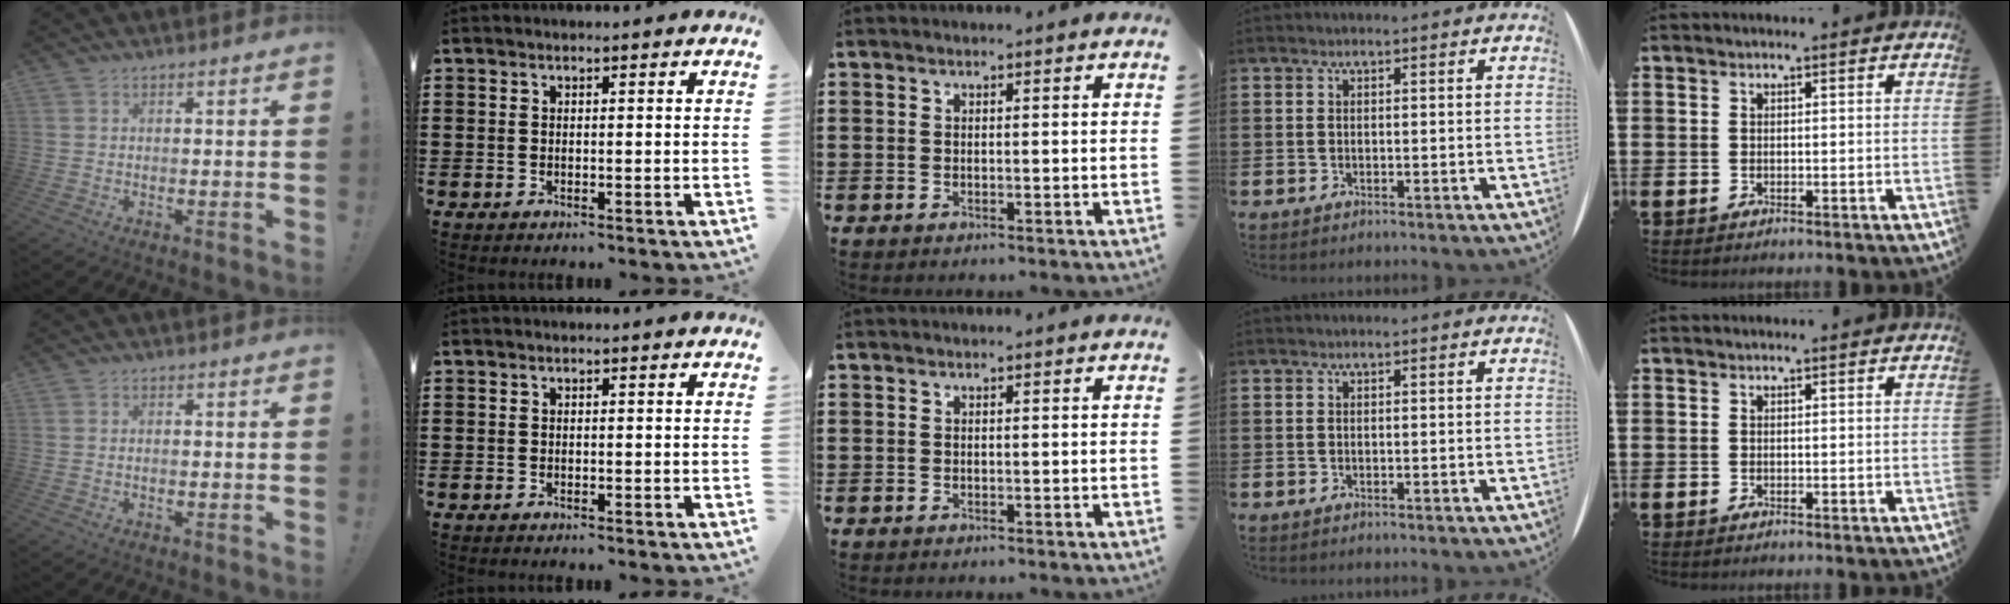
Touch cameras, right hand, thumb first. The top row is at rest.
{"thumb": {"total": 0.6, "force": [-0.4, 0.0, 0.5], "torque": [-0.014, 0.002, -0.006]}}